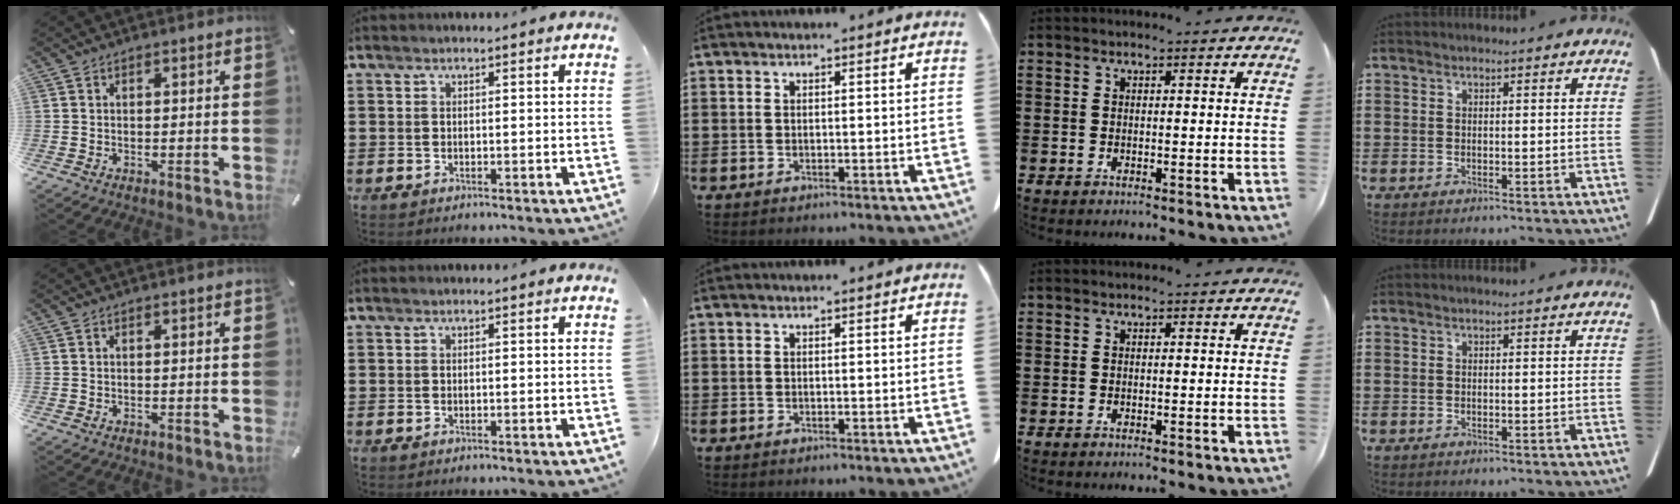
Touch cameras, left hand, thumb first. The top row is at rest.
{}